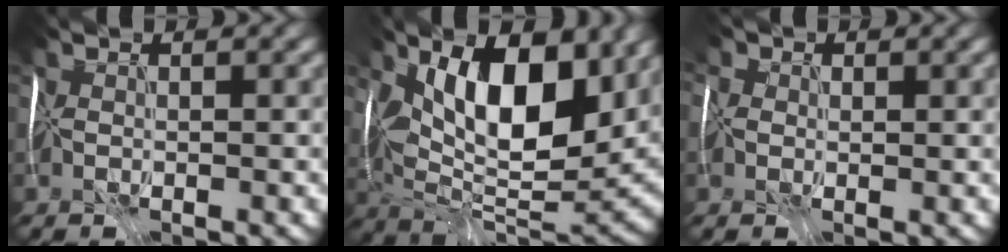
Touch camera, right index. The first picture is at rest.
{"total": 12.8, "force": [4.4, 5.5, 10.6], "torque": [-0.158, 0.001, 0.075]}
{"total": 3.2, "force": [0.9, 2.7, 1.6], "torque": [-0.031, 0.021, -0.018]}